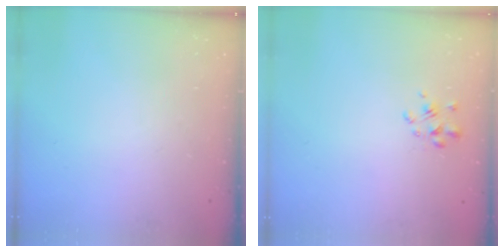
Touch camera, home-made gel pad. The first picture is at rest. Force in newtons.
{"total": 2.5, "press": 2.3, "slide": 1.1}